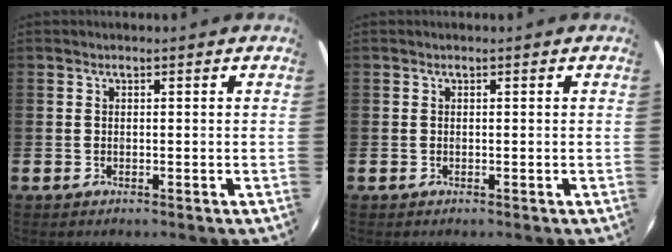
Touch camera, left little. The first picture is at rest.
{"total": 0.0}